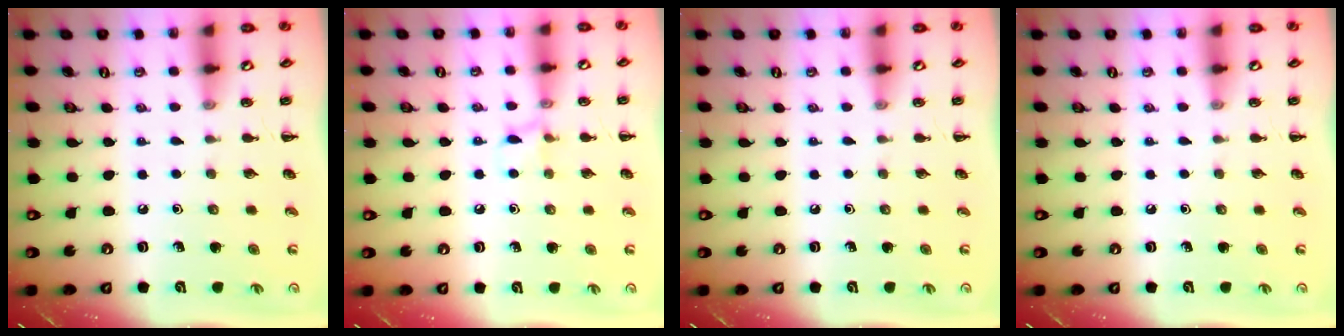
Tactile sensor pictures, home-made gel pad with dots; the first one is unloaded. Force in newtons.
{"total": 6.3, "press": 6.0, "slide": 1.8}
{"total": 0.0}
{"total": 0.0}